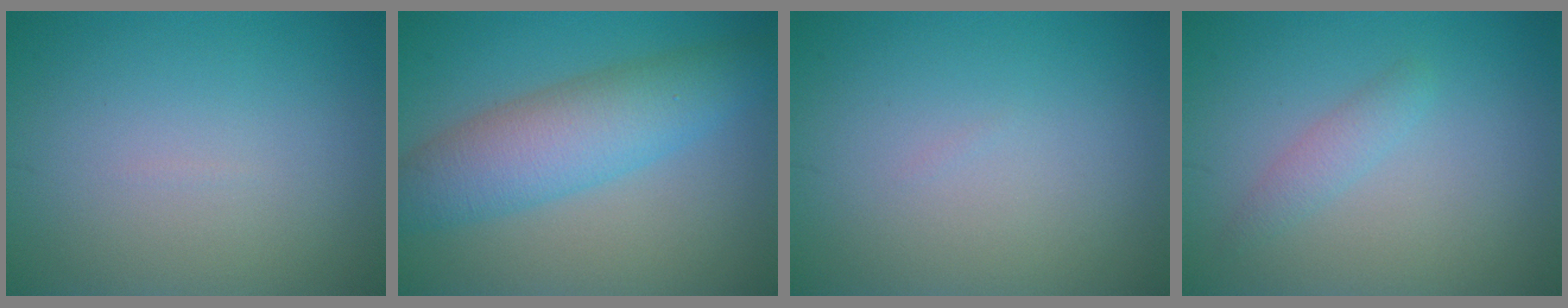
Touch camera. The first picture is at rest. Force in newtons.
{"total": 6.7, "press": 6.7, "slide": 0.1}
{"total": 0.0}
{"total": 1.4, "press": 1.4, "slide": 0.0}